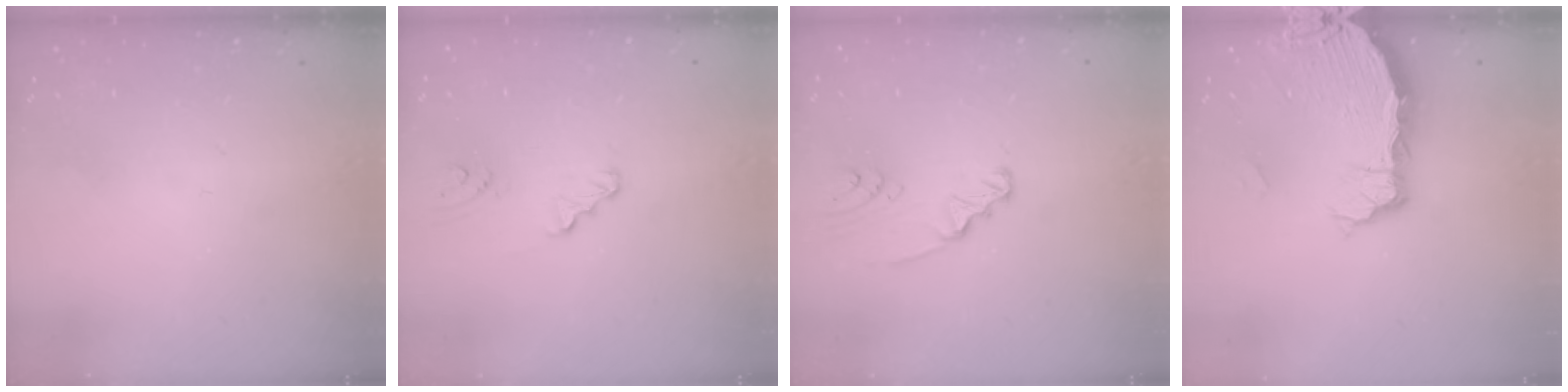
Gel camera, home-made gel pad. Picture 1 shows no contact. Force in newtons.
{"total": 2.4, "press": 2.3, "slide": 0.3}
{"total": 2.7, "press": 2.7, "slide": 0.3}
{"total": 4.7, "press": 4.7, "slide": 0.5}